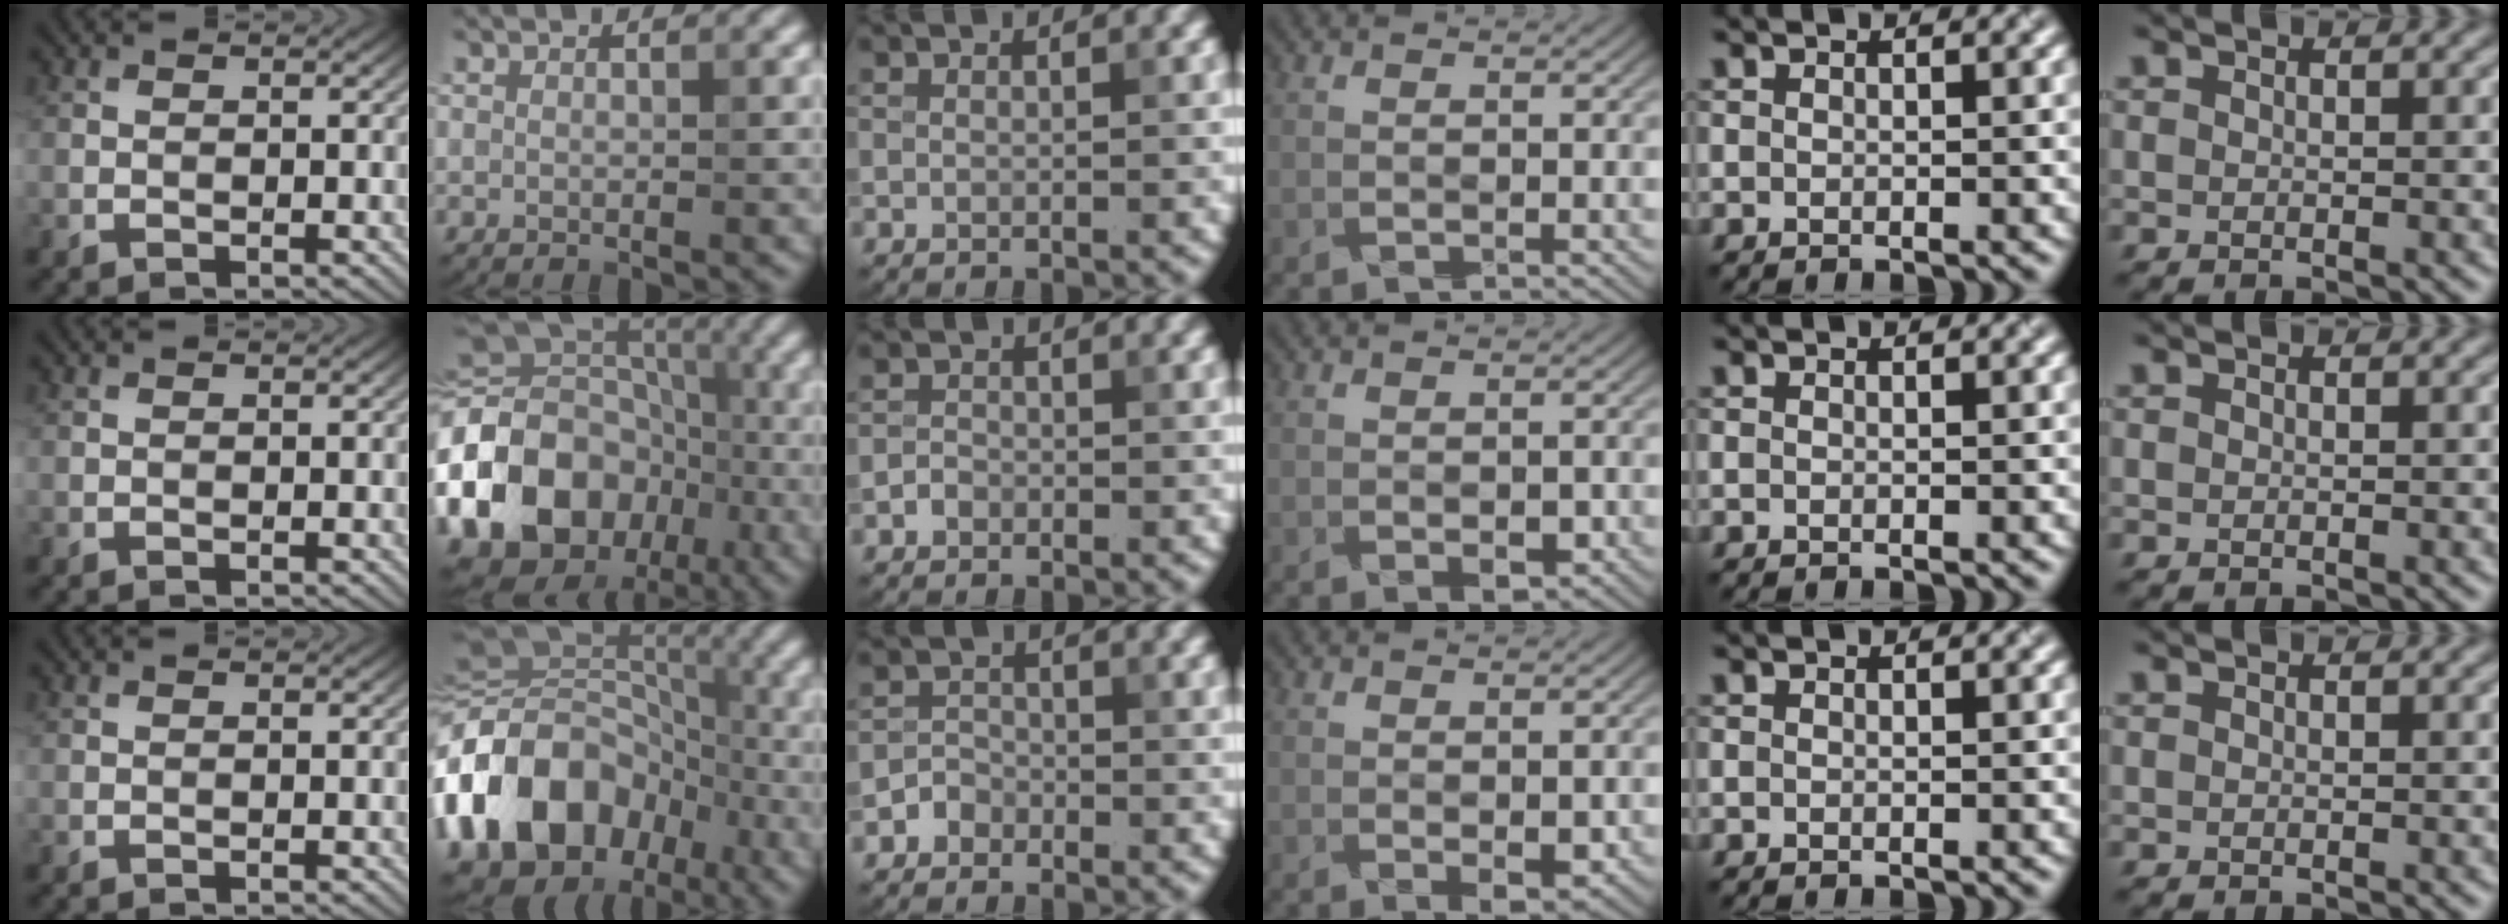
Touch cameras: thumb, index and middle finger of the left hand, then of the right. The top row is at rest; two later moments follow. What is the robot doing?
{"motion": "fold", "object": "napkin"}